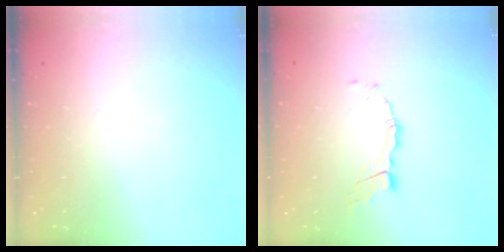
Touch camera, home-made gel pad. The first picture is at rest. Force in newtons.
{"total": 5.8, "press": 5.8, "slide": 0.1}